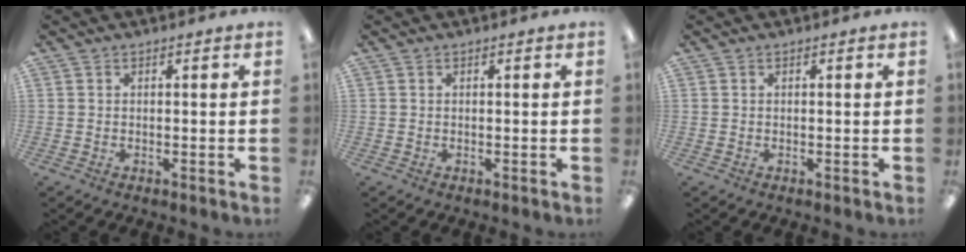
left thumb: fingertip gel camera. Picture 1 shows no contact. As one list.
[{"total": 0.0}, {"total": 0.0}]